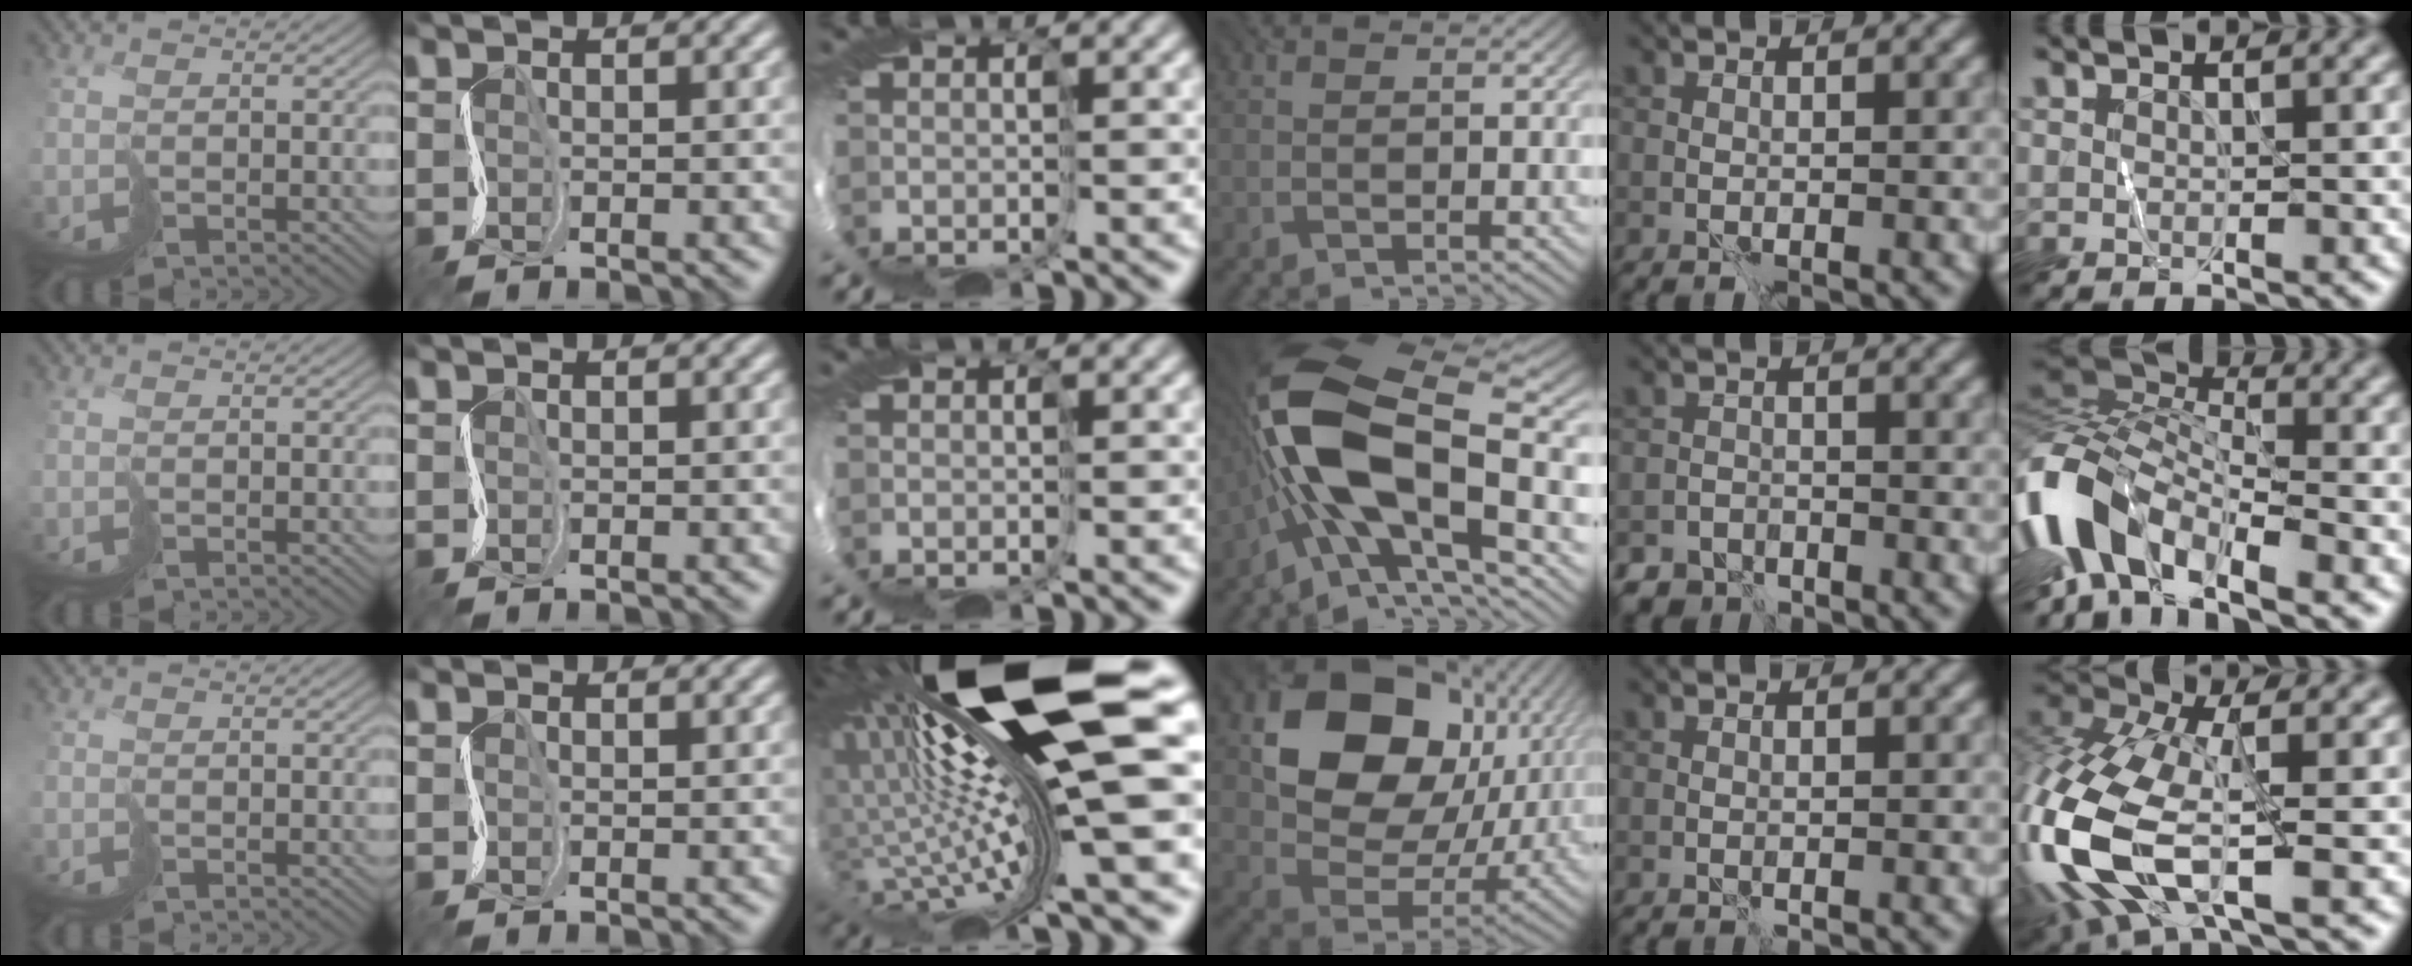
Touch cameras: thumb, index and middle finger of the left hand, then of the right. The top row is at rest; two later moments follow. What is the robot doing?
{"motion": "cut", "object": "tissue"}